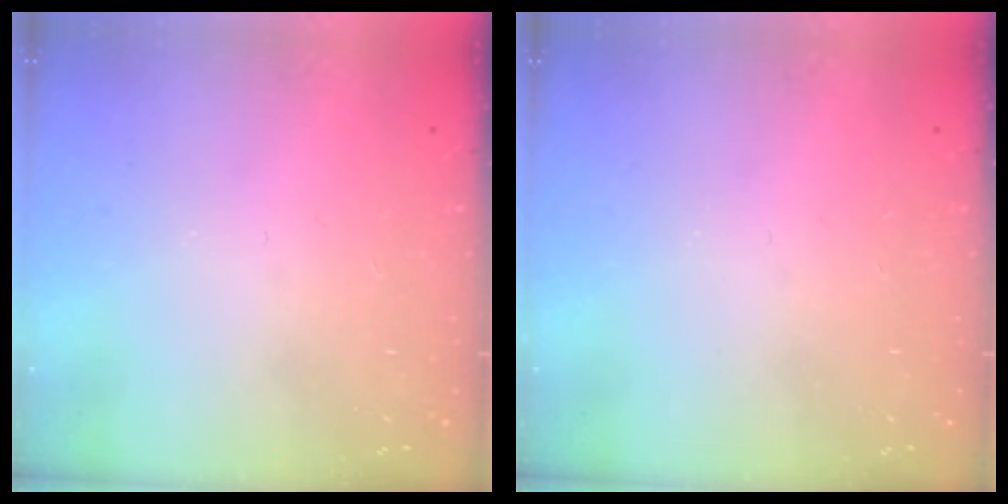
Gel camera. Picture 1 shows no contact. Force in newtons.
{"total": 0.0}